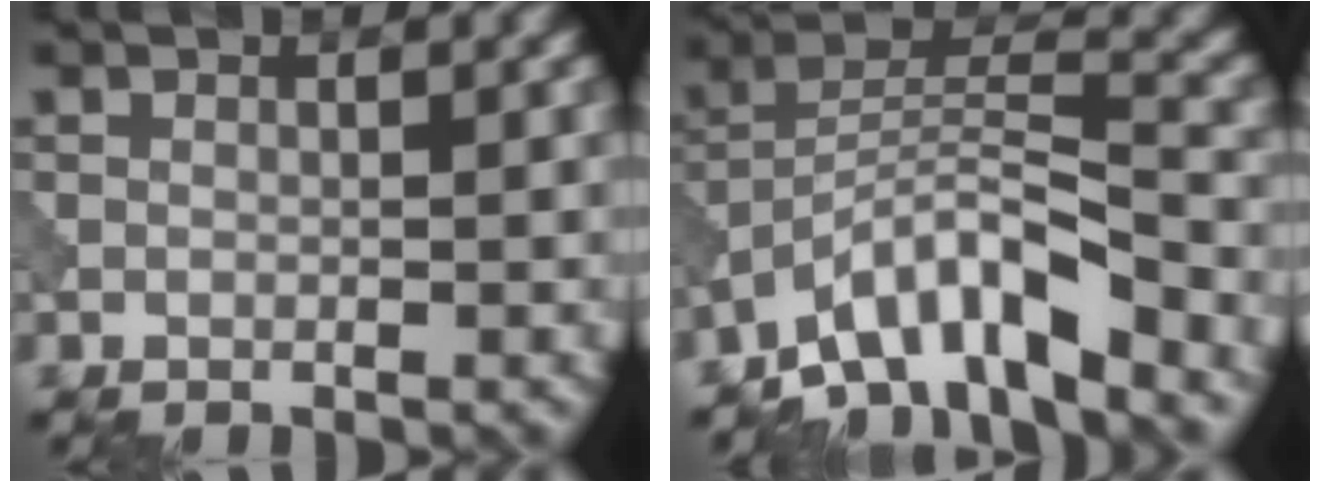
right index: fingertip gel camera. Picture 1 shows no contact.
{"total": 8.2, "force": [-6.3, 1.9, 4.8], "torque": [-0.074, 0.010, -0.124]}